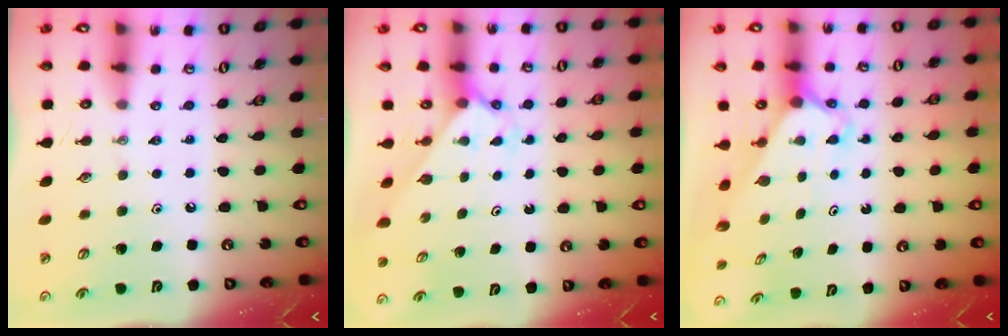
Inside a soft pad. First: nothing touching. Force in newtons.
{"total": 2.3, "press": 2.3, "slide": 0.2}
{"total": 2.3, "press": 2.3, "slide": 0.2}